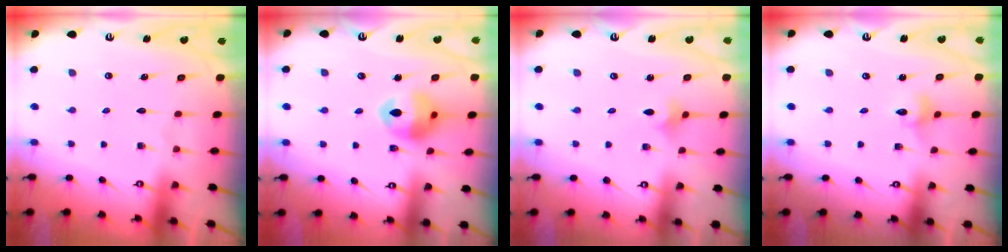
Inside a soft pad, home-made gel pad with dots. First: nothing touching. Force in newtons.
{"total": 12.5, "press": 12.4, "slide": 1.5}
{"total": 2.3, "press": 2.2, "slide": 0.5}
{"total": 3.6, "press": 3.5, "slide": 0.4}